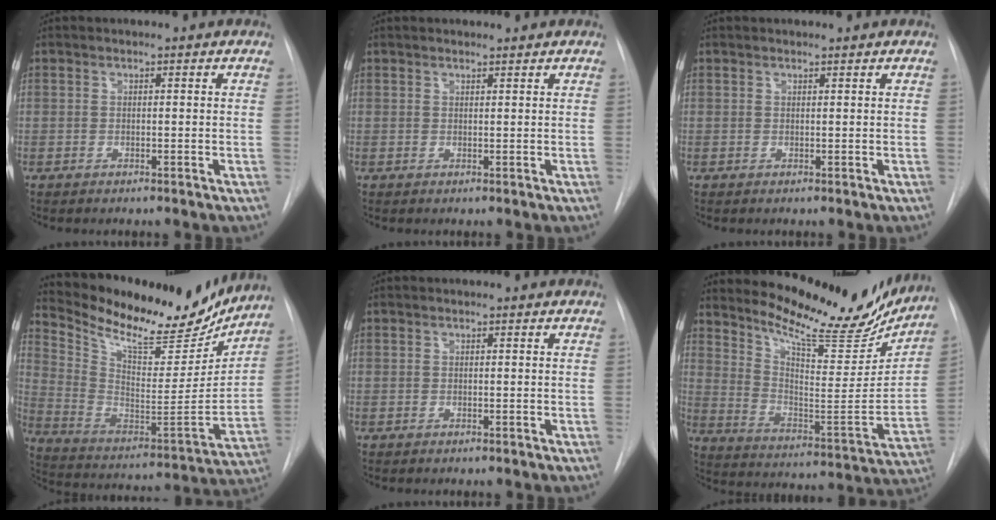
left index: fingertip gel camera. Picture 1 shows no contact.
{"total": 1.9, "force": [1.8, 0.3, 0.5], "torque": [-0.007, 0.014, 0.027]}
{"total": 0.9, "force": [0.9, 0.0, 0.2], "torque": [-0.005, 0.010, 0.017]}
{"total": 23.4, "force": [20.7, 5.9, 9.3], "torque": [-0.168, -0.032, 0.319]}
{"total": 0.0}
{"total": 20.5, "force": [18.6, 4.0, 7.8], "torque": [-0.120, -0.058, 0.268]}